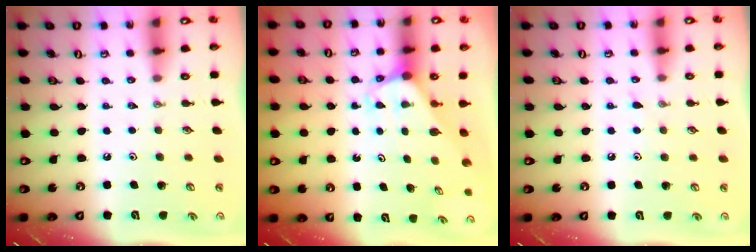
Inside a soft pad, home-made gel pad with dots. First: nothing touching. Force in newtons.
{"total": 2.1, "press": 2.1, "slide": 0.1}
{"total": 6.2, "press": 6.1, "slide": 0.6}